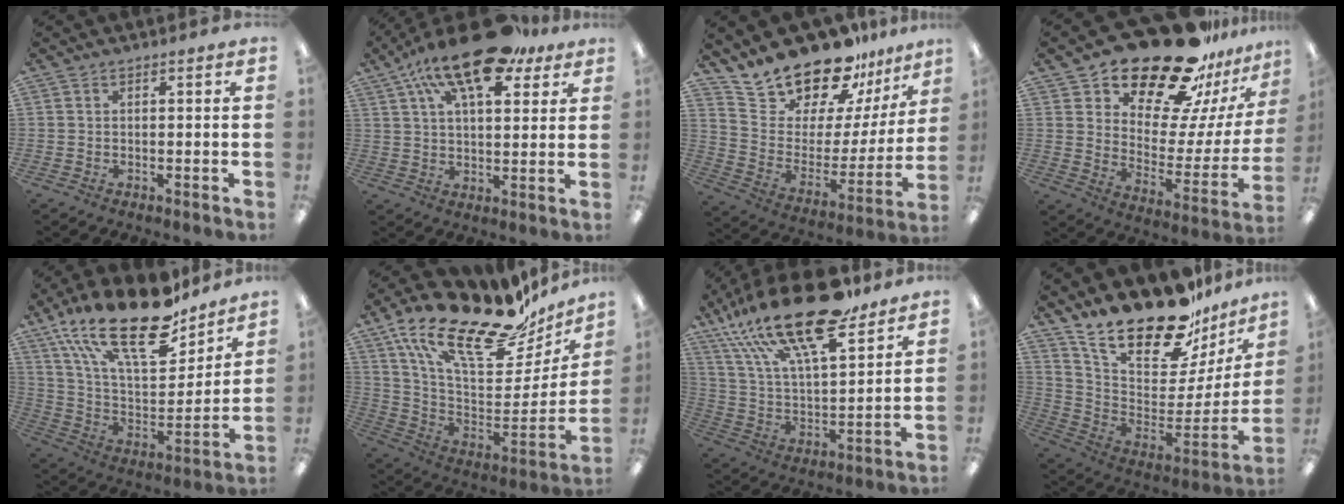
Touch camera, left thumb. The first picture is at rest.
{"total": 17.7, "force": [10.2, 7.9, 12.2], "torque": [-0.196, -0.037, 0.170]}
{"total": 20.4, "force": [18.7, 7.0, 4.4], "torque": [-0.093, -0.159, 0.338]}
{"total": 25.9, "force": [20.7, 10.4, 11.7], "torque": [-0.174, -0.144, 0.360]}
{"total": 25.1, "force": [17.2, 9.8, 15.5], "torque": [-0.278, -0.109, 0.294]}
{"total": 24.9, "force": [18.2, 8.9, 14.5], "torque": [-0.228, -0.130, 0.312]}
{"total": 25.0, "force": [17.8, 8.2, 15.5], "torque": [-0.272, -0.111, 0.302]}
{"total": 22.1, "force": [18.2, 7.5, 9.8], "torque": [-0.159, -0.145, 0.319]}